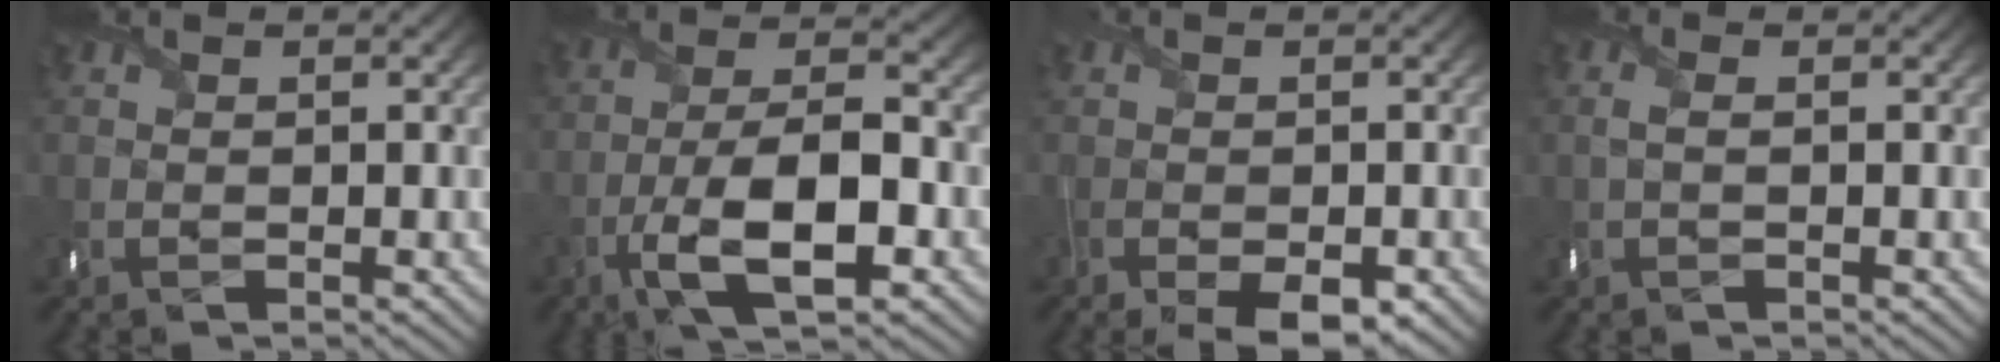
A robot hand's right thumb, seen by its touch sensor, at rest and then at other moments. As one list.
[{"total": 9.8, "force": [-4.1, 3.4, 8.2], "torque": [-0.149, 0.000, -0.080]}, {"total": 4.5, "force": [-2.5, 2.1, 3.0], "torque": [-0.065, -0.015, -0.043]}, {"total": 1.9, "force": [-0.1, 0.6, 1.8], "torque": [-0.048, 0.003, -0.003]}]